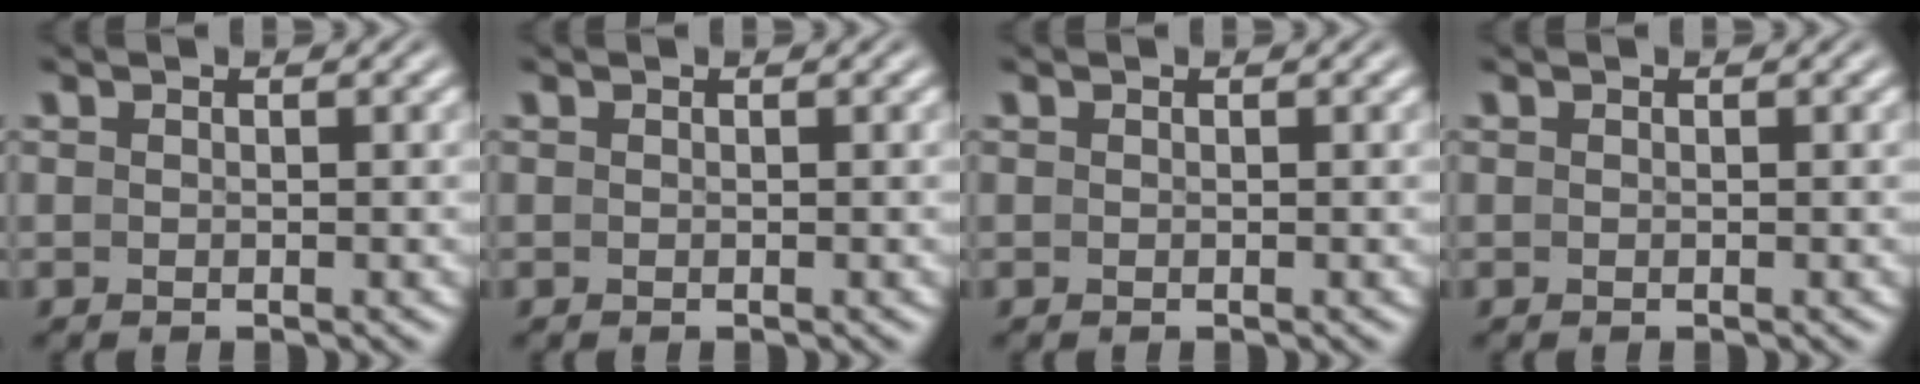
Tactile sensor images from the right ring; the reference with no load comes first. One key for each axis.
{"total": 0.0}
{"total": 0.0}
{"total": 0.0}